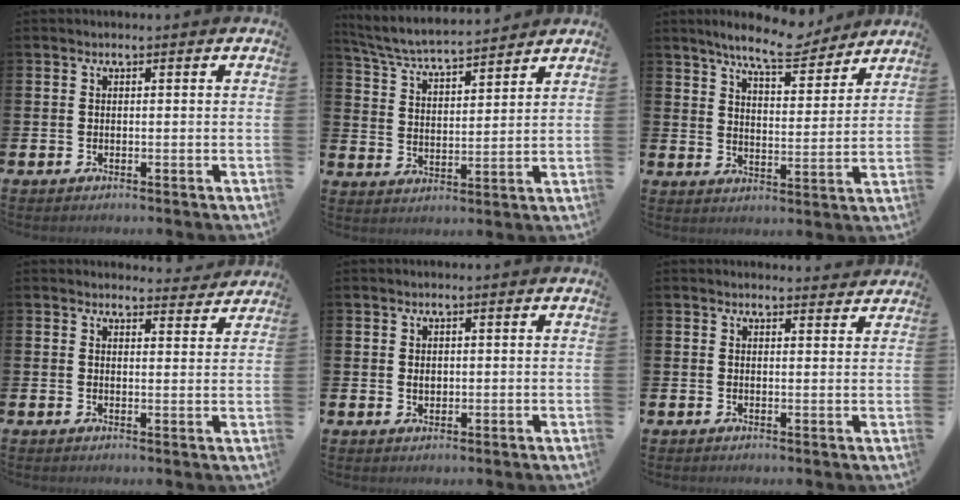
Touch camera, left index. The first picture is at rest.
{"total": 5.7, "force": [5.5, 0.4, 1.4], "torque": [-0.057, -0.037, 0.096]}
{"total": 8.4, "force": [7.8, 1.2, 2.9], "torque": [-0.068, -0.042, 0.140]}
{"total": 3.0, "force": [3.0, 0.5, -0.1], "torque": [0.003, -0.020, 0.052]}
{"total": 1.1, "force": [0.4, 0.8, 0.6], "torque": [-0.003, 0.001, 0.005]}
{"total": 1.9, "force": [1.9, 0.3, -0.1], "torque": [0.007, -0.010, 0.033]}